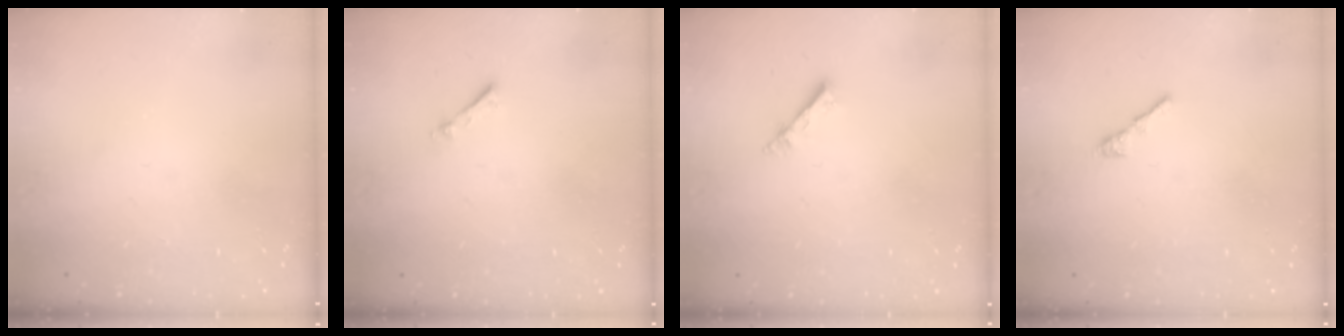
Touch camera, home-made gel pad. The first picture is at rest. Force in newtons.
{"total": 0.6, "press": 0.6, "slide": 0.2}
{"total": 2.6, "press": 2.6, "slide": 0.3}
{"total": 0.6, "press": 0.4, "slide": 0.4}